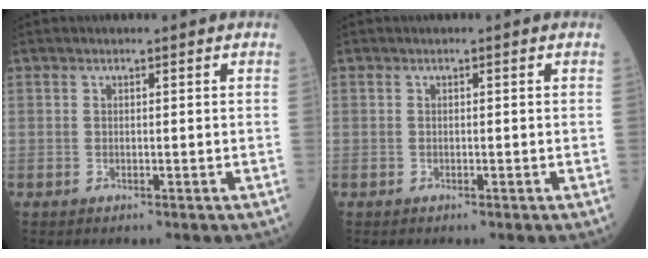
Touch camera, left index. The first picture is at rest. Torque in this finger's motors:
{"motor_torque": [0.00, 0.15, 0.03, 0.01]}